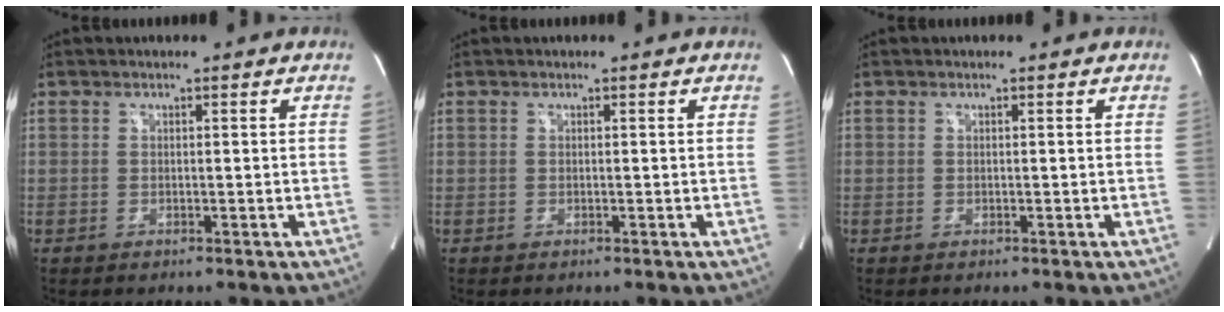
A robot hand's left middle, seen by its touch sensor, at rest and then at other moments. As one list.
[{"total": 0.0}, {"total": 0.0}]